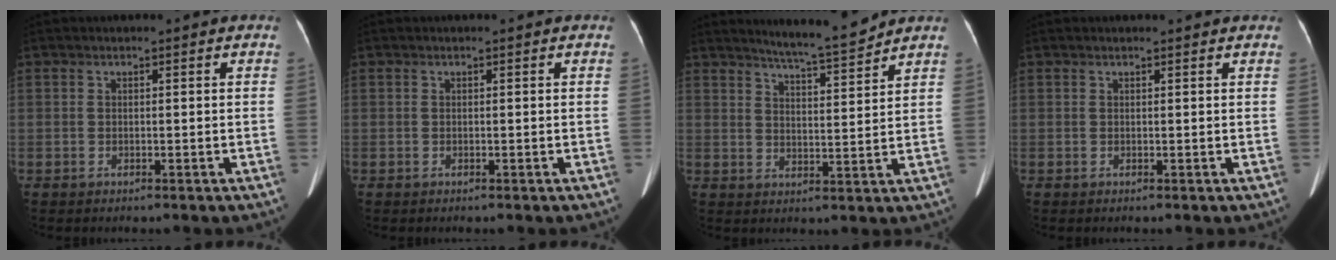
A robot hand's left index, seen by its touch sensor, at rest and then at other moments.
{"total": 0.0}
{"total": 7.3, "force": [6.8, -0.8, 2.4], "torque": [-0.046, -0.011, 0.111]}
{"total": 1.0, "force": [1.0, 0.1, 0.1], "torque": [-0.010, 0.005, 0.011]}